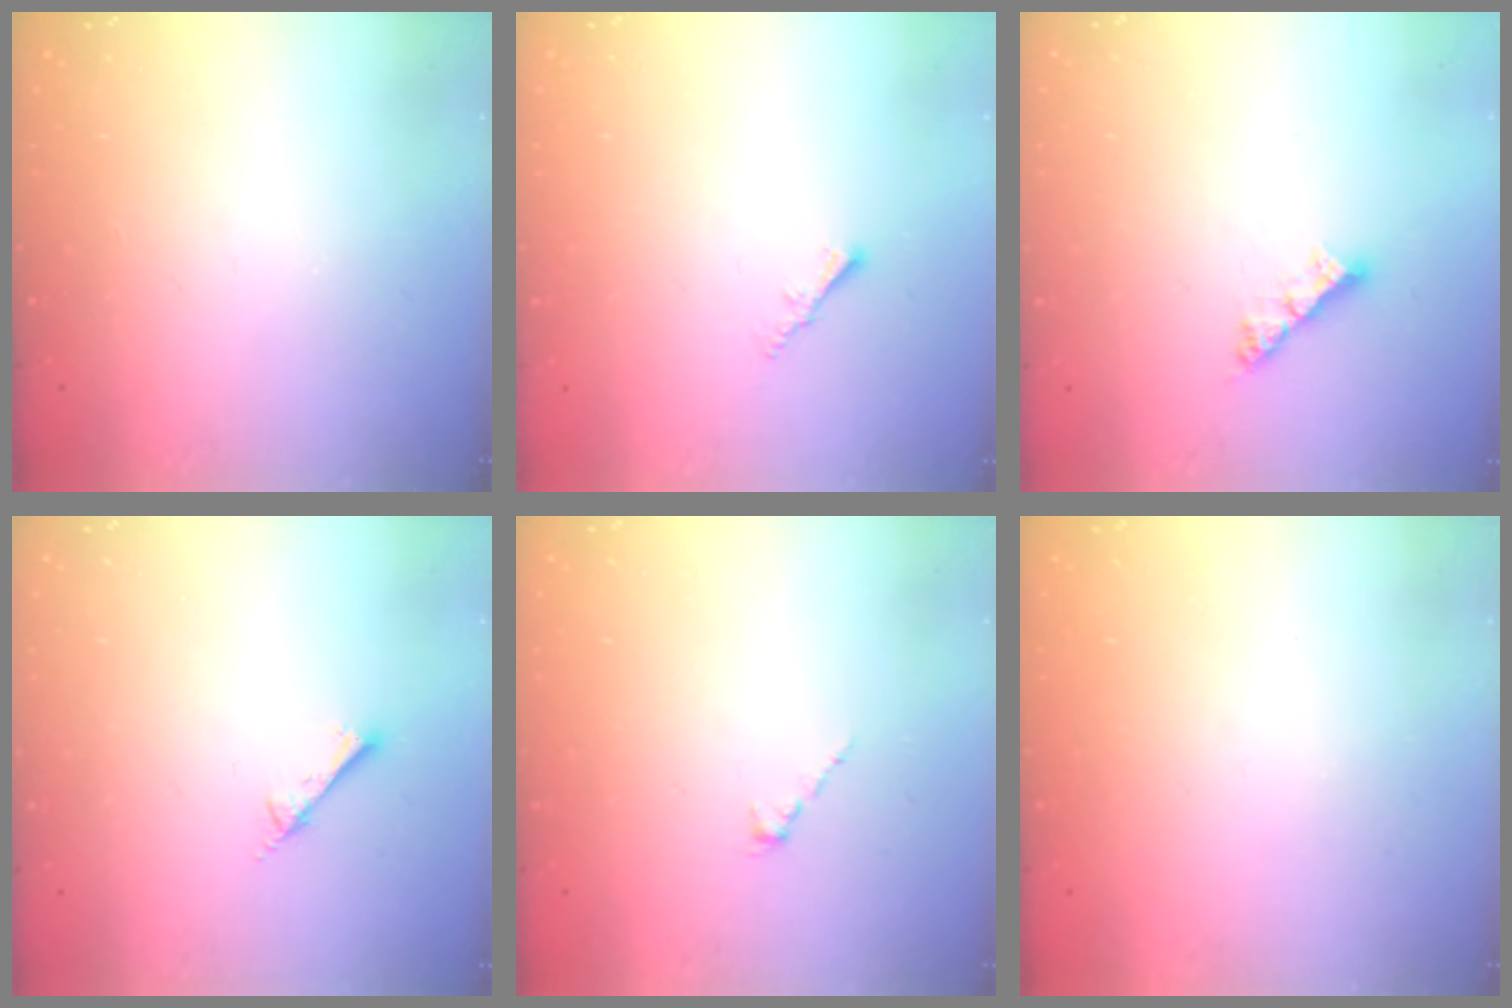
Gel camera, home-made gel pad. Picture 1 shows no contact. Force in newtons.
{"total": 1.5, "press": 1.5, "slide": 0.4}
{"total": 5.3, "press": 5.3, "slide": 0.6}
{"total": 2.4, "press": 2.4, "slide": 0.2}
{"total": 0.0}
{"total": 0.8, "press": 0.7, "slide": 0.3}